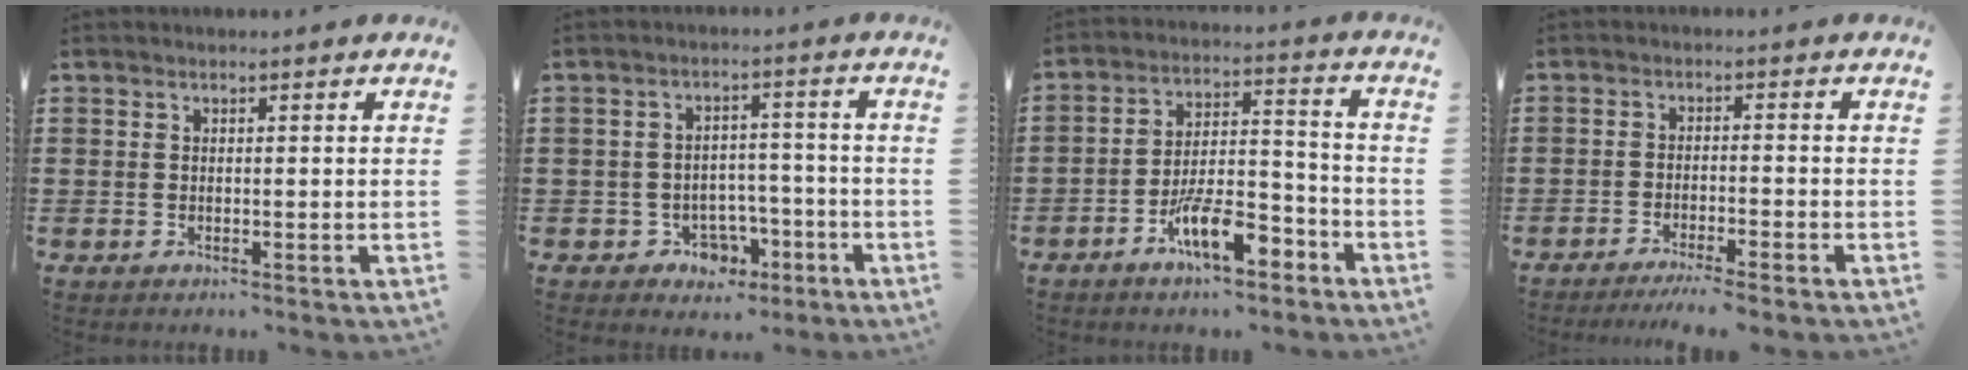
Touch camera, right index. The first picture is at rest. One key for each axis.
{"total": 4.7, "fx": -2.5, "fy": 3.5, "fz": 1.8, "tx": -0.040, "ty": 0.013, "tz": -0.047}
{"total": 10.1, "fx": -6.2, "fy": 3.3, "fz": 7.2, "tx": -0.129, "ty": 0.014, "tz": -0.111}
{"total": 2.7, "fx": -2.4, "fy": -0.4, "fz": 1.2, "tx": -0.020, "ty": -0.002, "tz": -0.047}